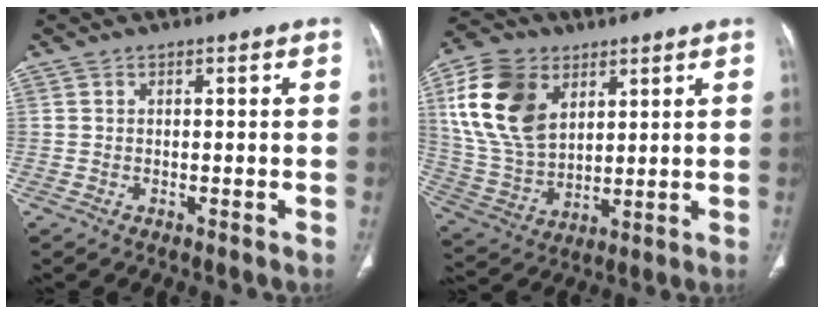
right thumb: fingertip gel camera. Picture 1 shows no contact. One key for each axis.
{"total": 17.3, "fx": 6.5, "fy": 11.6, "fz": 11.1, "tx": -0.204, "ty": -0.015, "tz": 0.132}